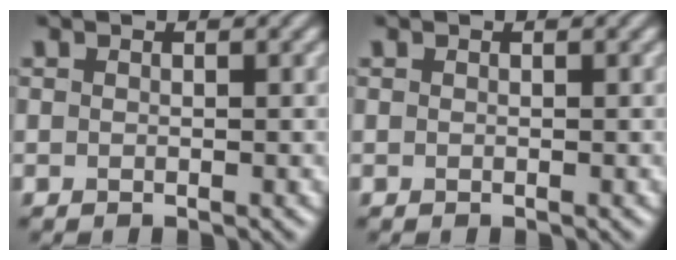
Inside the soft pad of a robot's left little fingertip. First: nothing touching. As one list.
[{"total": 0.0}]